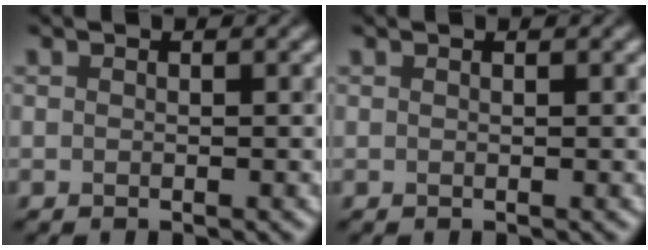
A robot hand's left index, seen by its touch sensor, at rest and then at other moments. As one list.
[{"total": 0.8, "force": [0.4, 0.4, 0.6], "torque": [0.000, 0.000, -0.003]}]